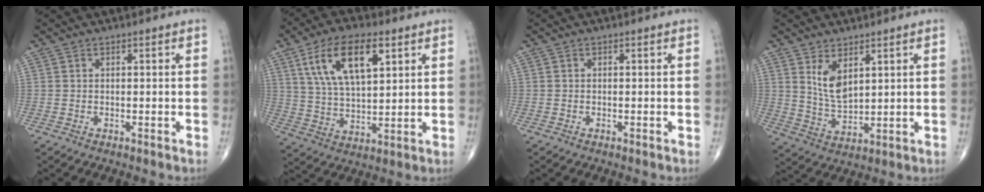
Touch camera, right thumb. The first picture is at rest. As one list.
[{"total": 14.6, "force": [6.3, 6.5, 11.5], "torque": [-0.197, -0.014, 0.119]}, {"total": 0.0}, {"total": 6.5, "force": [3.0, 3.2, 4.8], "torque": [-0.081, -0.026, 0.070]}]